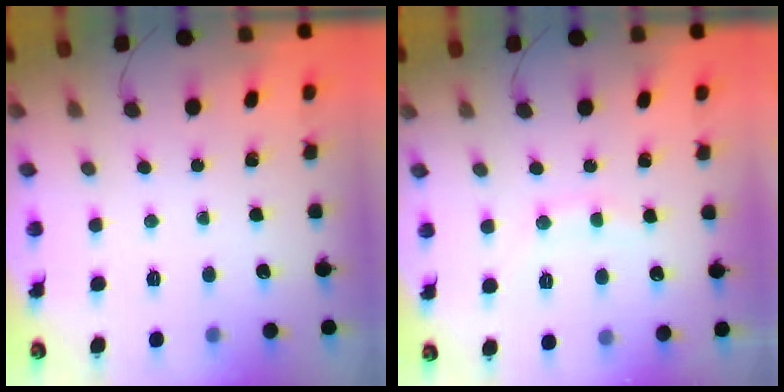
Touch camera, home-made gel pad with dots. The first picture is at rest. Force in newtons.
{"total": 7.3, "press": 7.2, "slide": 1.4}